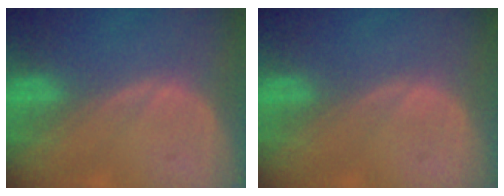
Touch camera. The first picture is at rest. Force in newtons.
{"total": 0.0}